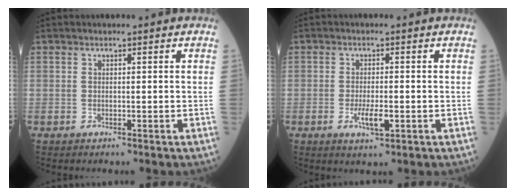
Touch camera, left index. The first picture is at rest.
{"total": 3.3, "force": [-1.1, 0.8, 3.0], "torque": [-0.060, -0.002, -0.018]}